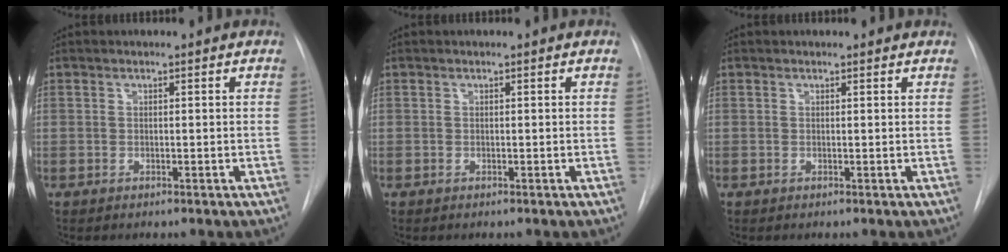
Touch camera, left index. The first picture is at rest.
{"total": 0.0}
{"total": 0.8, "force": [0.8, 0.3, 0.0], "torque": [-0.006, 0.001, 0.006]}